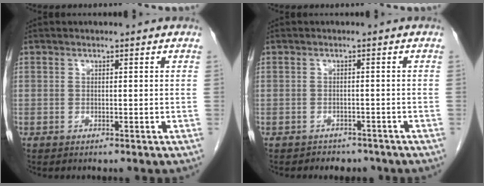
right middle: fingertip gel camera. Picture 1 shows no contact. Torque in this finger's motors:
{"motor_torque": [0.45, -0.29, 0.00, 0.01]}